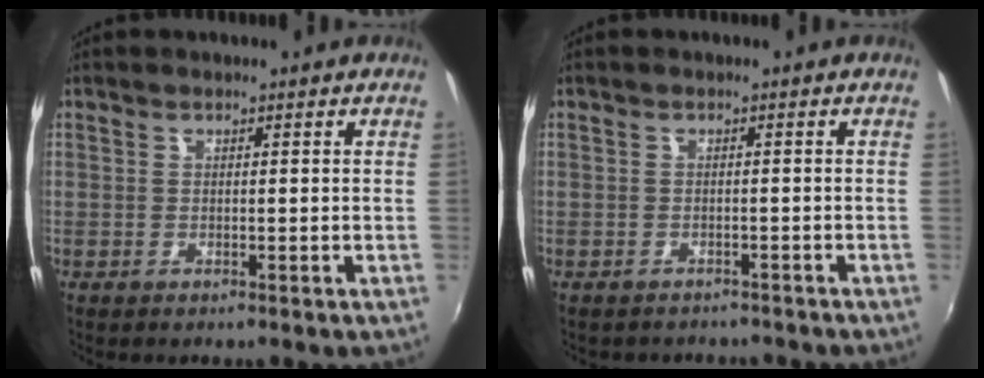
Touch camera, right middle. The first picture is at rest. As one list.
[{"total": 3.4, "force": [-2.8, 1.8, 0.4], "torque": [-0.011, 0.000, -0.039]}]